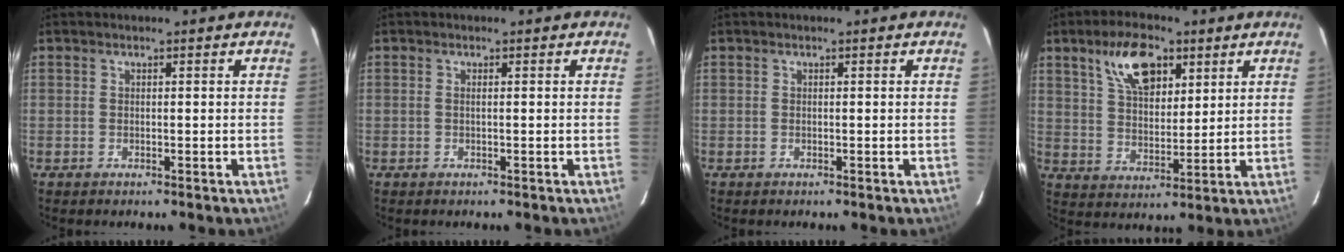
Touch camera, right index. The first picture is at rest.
{"total": 0.5, "force": [0.0, -0.2, 0.5], "torque": [-0.008, 0.001, -0.002]}
{"total": 0.0}
{"total": 11.0, "force": [5.9, 5.4, 7.5], "torque": [-0.133, 0.019, 0.109]}